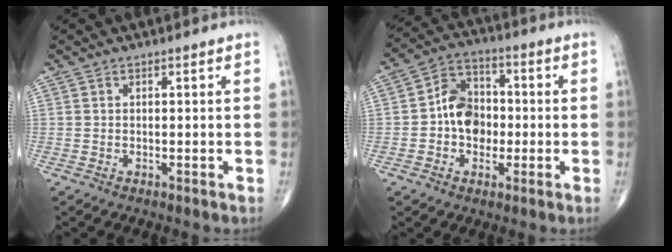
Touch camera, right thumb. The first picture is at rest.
{"total": 9.4, "force": [-1.0, 7.4, 5.8], "torque": [-0.065, 0.028, -0.029]}